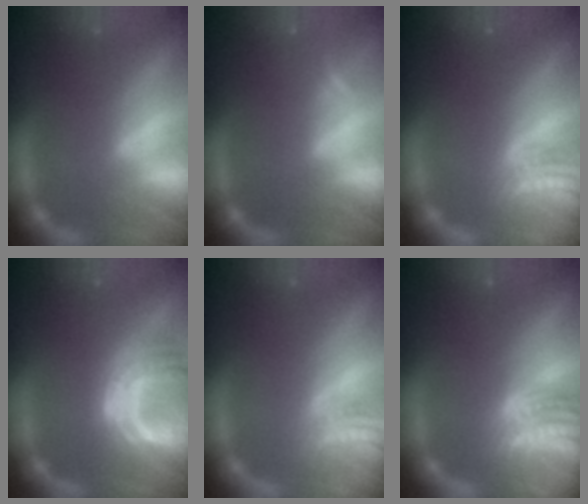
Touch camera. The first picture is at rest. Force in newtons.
{"total": 0.9}
{"total": 5.0}
{"total": 7.6}
{"total": 4.5}
{"total": 9.5}